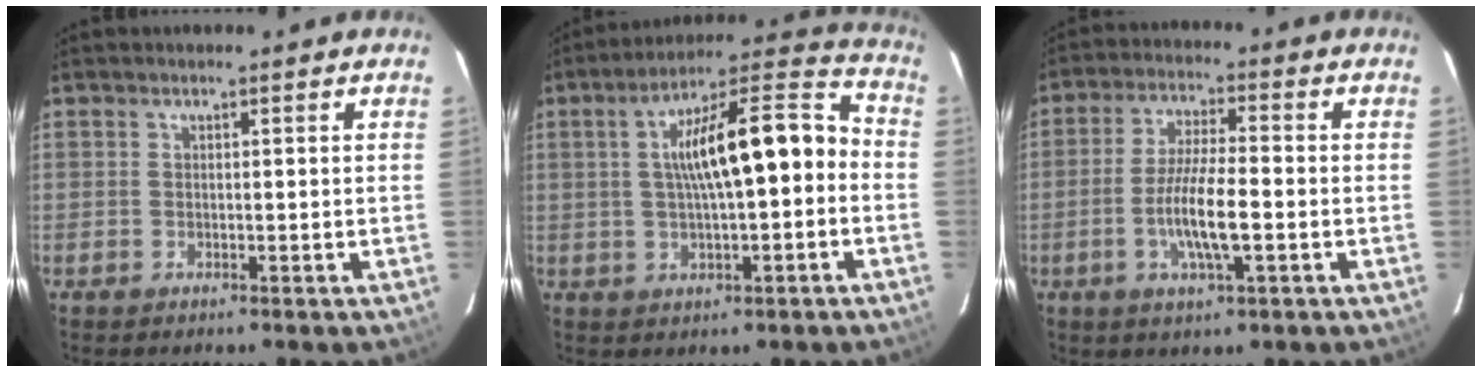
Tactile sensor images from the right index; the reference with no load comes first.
{"total": 16.5, "force": [-0.3, 5.0, 15.7], "torque": [-0.239, 0.042, 0.001]}
{"total": 9.1, "force": [-2.5, 1.6, 8.6], "torque": [-0.169, -0.005, -0.047]}